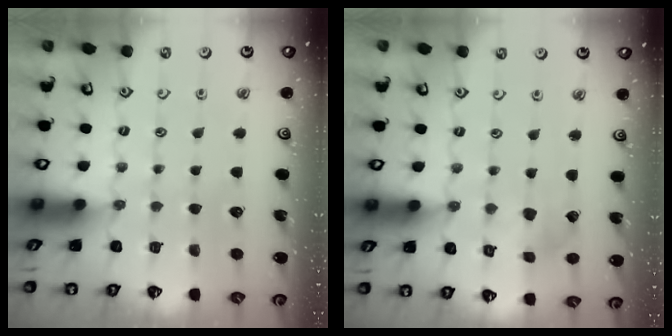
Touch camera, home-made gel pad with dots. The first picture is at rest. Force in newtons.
{"total": 2.3, "press": 2.2, "slide": 0.4}